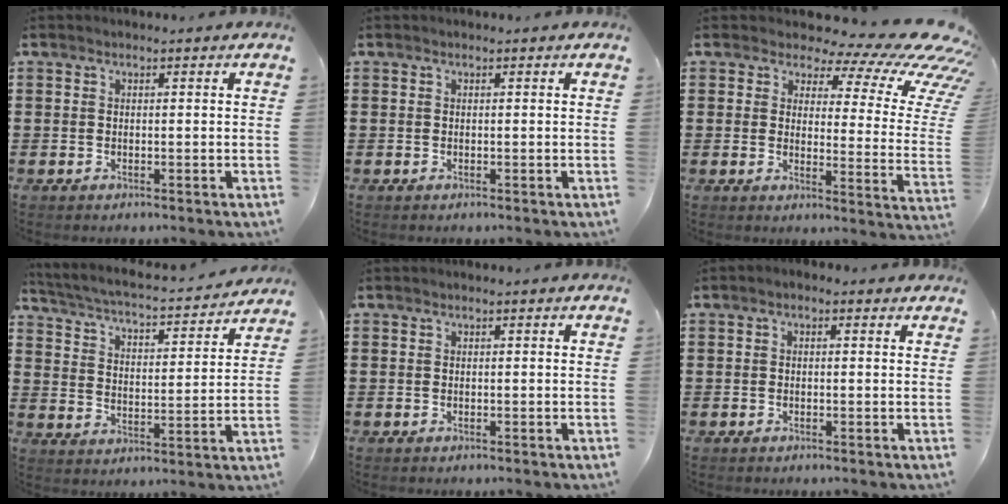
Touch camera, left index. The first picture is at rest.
{"total": 0.0}
{"total": 9.0, "force": [6.3, 3.3, 5.5], "torque": [-0.091, -0.049, 0.104]}
{"total": 3.2, "force": [3.0, 0.0, 1.2], "torque": [-0.043, -0.029, 0.041]}
{"total": 0.0}
{"total": 0.7, "force": [-0.4, 0.5, 0.4], "torque": [-0.008, 0.001, -0.008]}